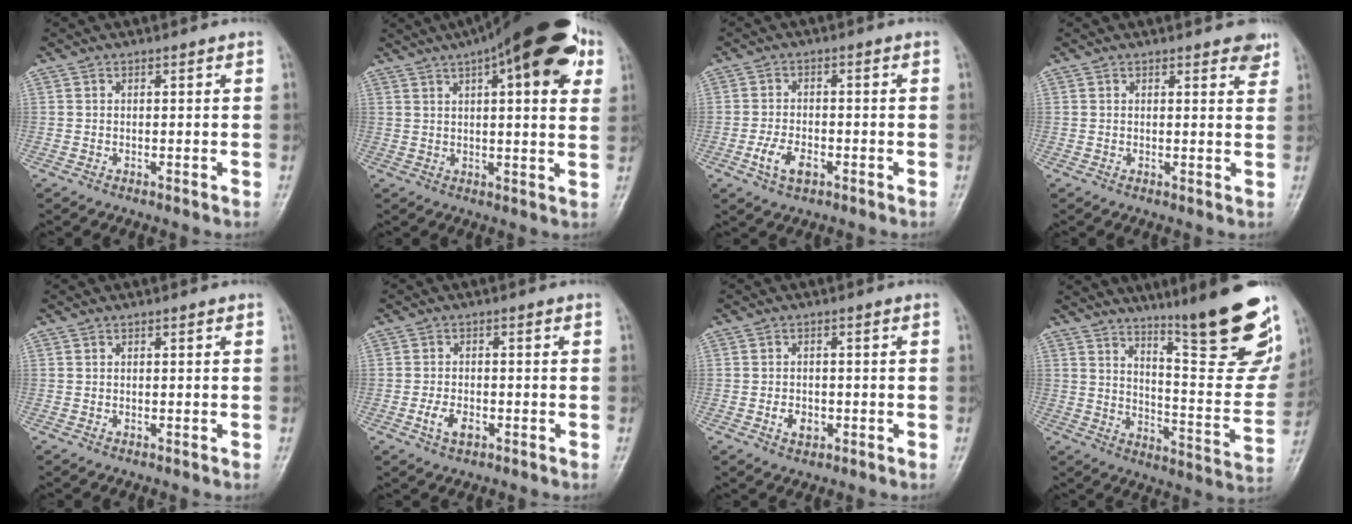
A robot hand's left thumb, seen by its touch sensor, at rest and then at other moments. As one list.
[{"total": 21.1, "force": [9.6, 6.7, 17.5], "torque": [-0.236, 0.009, 0.131]}, {"total": 5.4, "force": [-2.4, 3.0, 3.8], "torque": [-0.070, 0.011, -0.044]}, {"total": 3.4, "force": [2.3, 1.2, 2.2], "torque": [-0.010, -0.010, 0.023]}, {"total": 0.8, "force": [0.0, 0.4, 0.6], "torque": [-0.008, 0.010, 0.002]}, {"total": 4.1, "force": [-1.7, 2.4, 2.9], "torque": [-0.053, 0.008, -0.030]}, {"total": 3.5, "force": [-1.2, 2.6, 2.1], "torque": [-0.025, 0.007, -0.018]}, {"total": 23.3, "force": [16.2, 3.6, 16.3], "torque": [-0.198, -0.110, 0.236]}]